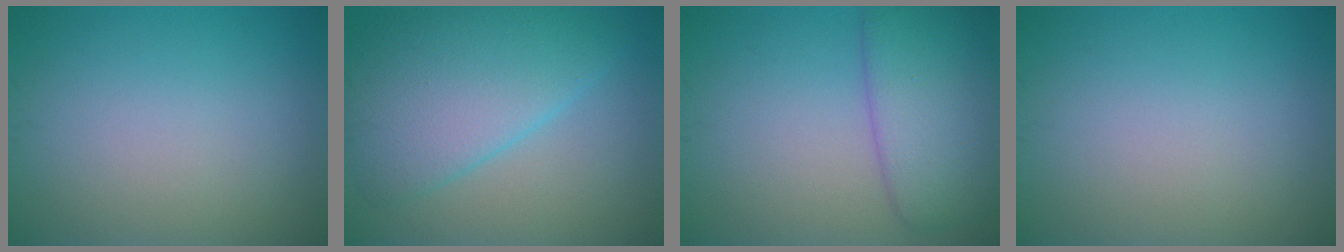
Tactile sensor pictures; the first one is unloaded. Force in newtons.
{"total": 7.4, "press": 7.4, "slide": 0.4}
{"total": 5.9, "press": 5.9, "slide": 0.2}
{"total": 0.0}